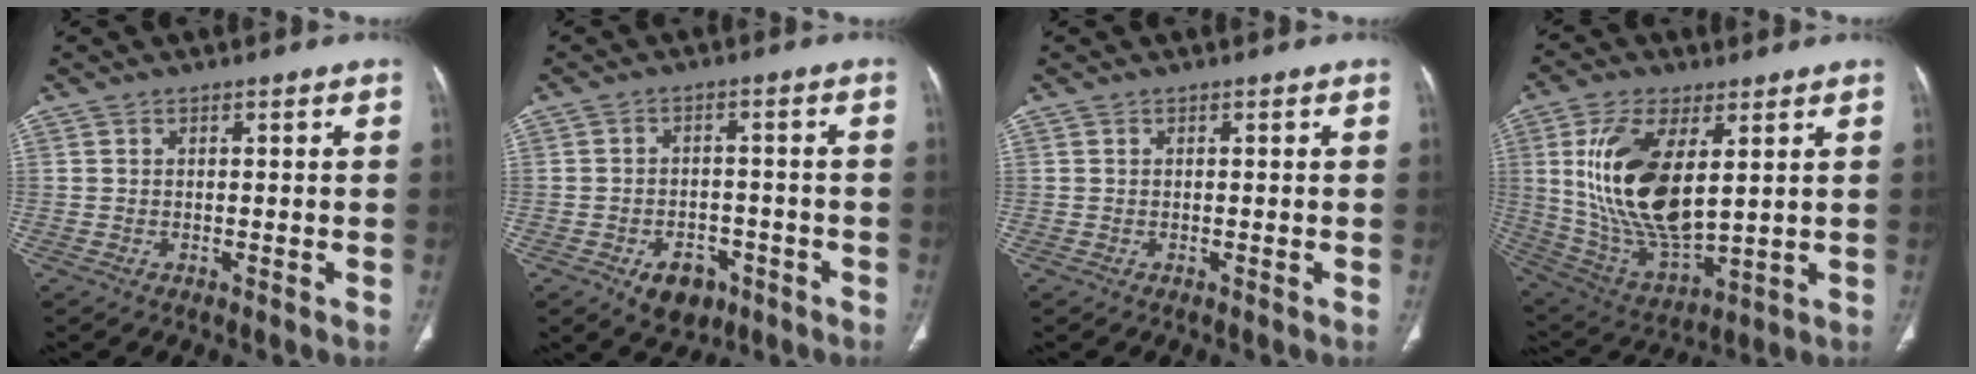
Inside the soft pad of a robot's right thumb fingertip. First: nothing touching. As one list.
[{"total": 7.2, "force": [-3.7, 5.0, 3.7], "torque": [-0.033, 0.024, -0.048]}, {"total": 0.0}, {"total": 19.4, "force": [4.4, 9.1, 16.6], "torque": [-0.320, -0.024, 0.097]}]